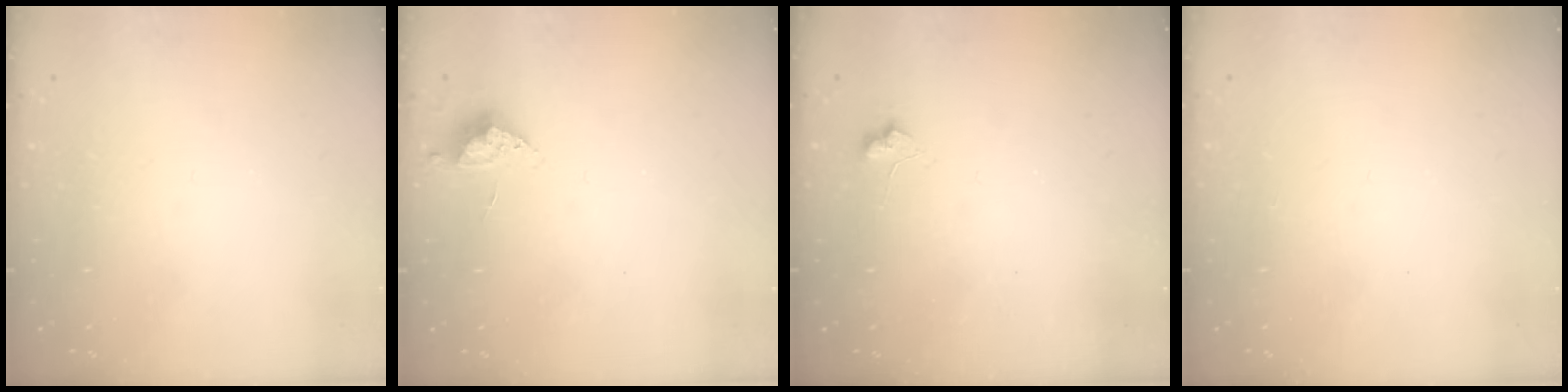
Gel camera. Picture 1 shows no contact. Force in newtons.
{"total": 9.0, "press": 9.0, "slide": 0.7}
{"total": 5.4, "press": 5.4, "slide": 0.7}
{"total": 0.9, "press": 0.9, "slide": 0.1}